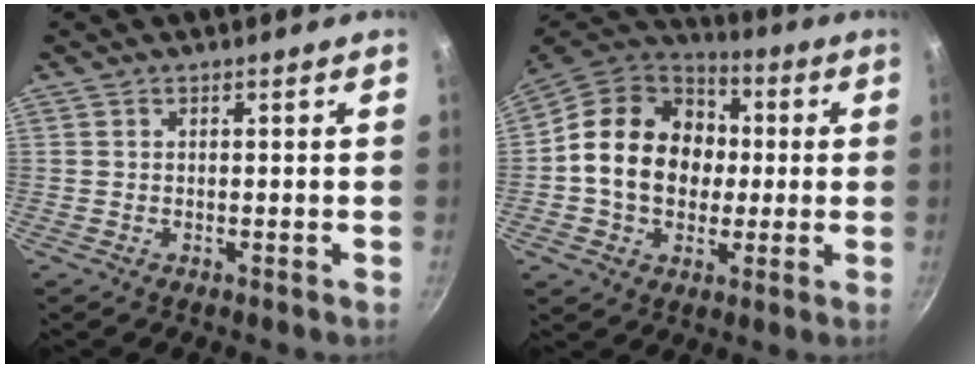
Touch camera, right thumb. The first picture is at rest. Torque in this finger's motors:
{"motor_torque": [-0.35, 0.99, 0.26, -0.01, 0.14]}